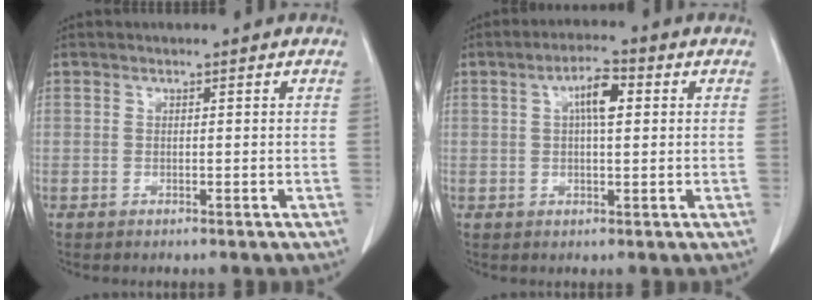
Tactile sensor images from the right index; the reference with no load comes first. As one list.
[{"total": 5.0, "force": [1.3, 1.3, 4.6], "torque": [-0.083, 0.011, 0.020]}]